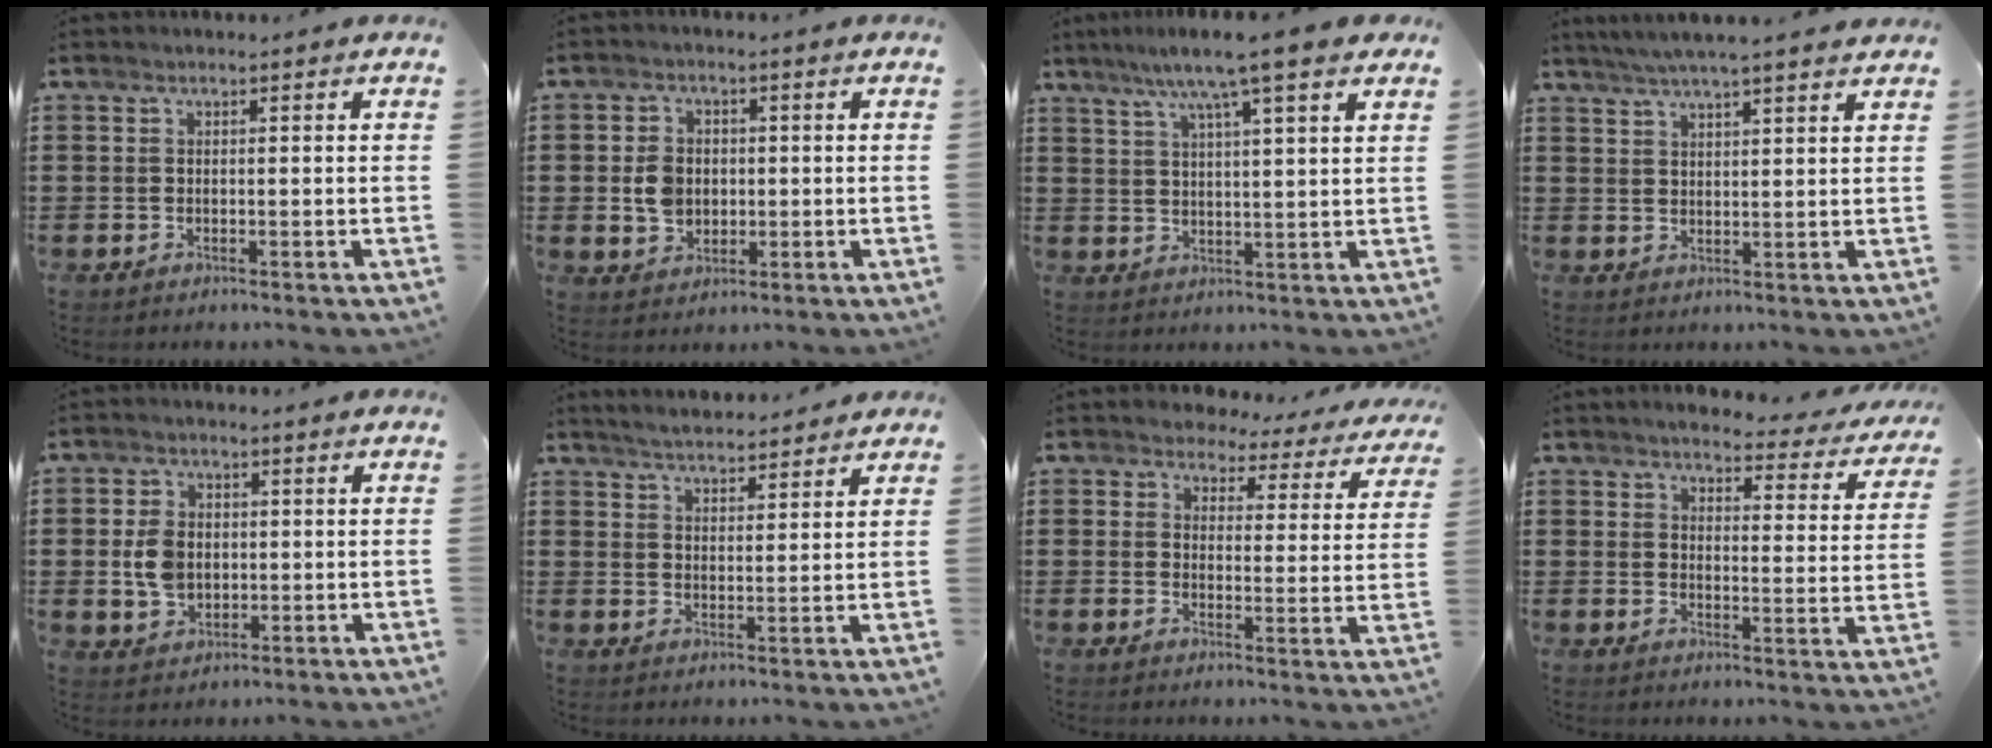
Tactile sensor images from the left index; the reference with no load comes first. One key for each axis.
{"total": 4.5, "fx": -0.1, "fy": 3.6, "fz": 2.8, "tx": -0.062, "ty": 0.004, "tz": -0.007}
{"total": 8.1, "fx": 5.9, "fy": -0.1, "fz": 5.5, "tx": -0.115, "ty": -0.015, "tz": 0.097}
{"total": 4.0, "fx": 3.6, "fy": -0.5, "fz": 1.6, "tx": -0.042, "ty": -0.010, "tz": 0.064}
{"total": 5.3, "fx": -0.1, "fy": 3.8, "fz": 3.7, "tx": -0.092, "ty": 0.006, "tz": -0.007}
{"total": 3.7, "fx": 3.7, "fy": 0.1, "fz": 0.4, "tx": -0.018, "ty": -0.010, "tz": 0.067}
{"total": 3.9, "fx": 3.6, "fy": 1.4, "fz": 0.7, "tx": -0.036, "ty": -0.020, "tz": 0.060}
{"total": 3.4, "fx": 3.2, "fy": 0.3, "fz": 1.0, "tx": -0.029, "ty": -0.025, "tz": 0.050}